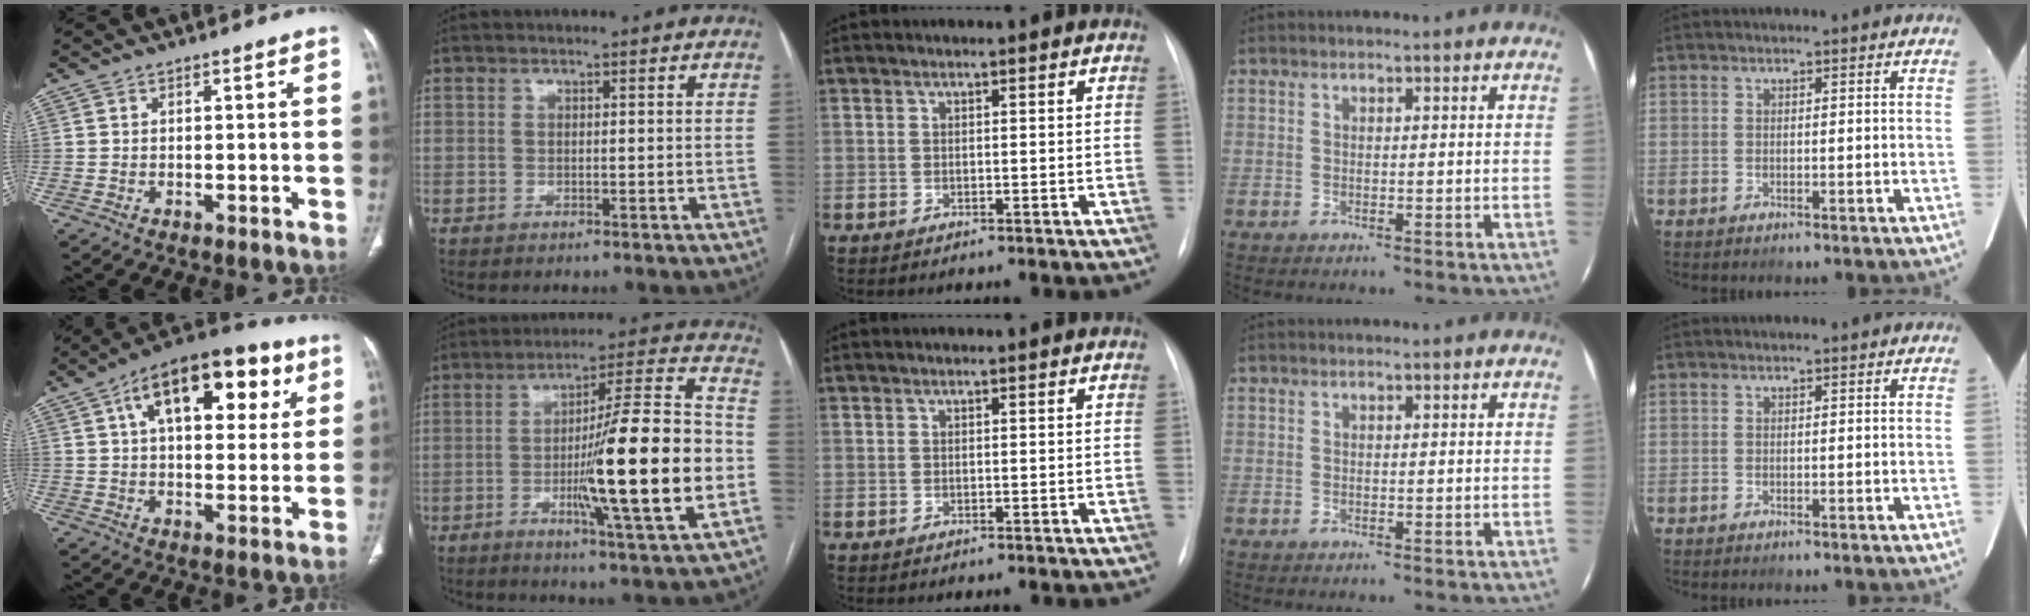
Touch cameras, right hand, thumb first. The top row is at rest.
{"thumb": {"total": 21.2, "force": [8.3, 10.8, 16.3], "torque": [-0.209, 0.008, 0.123]}, "index": {"total": 20.6, "force": [-4.0, 0.4, 20.2], "torque": [-0.307, -0.004, -0.064]}}